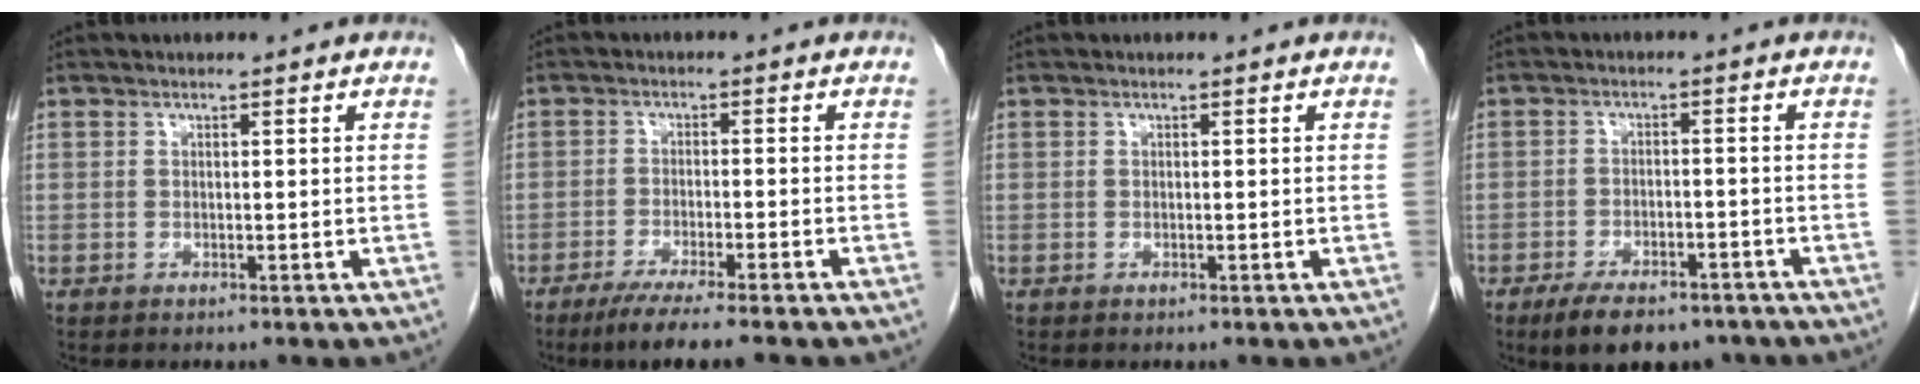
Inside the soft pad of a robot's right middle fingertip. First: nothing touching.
{"total": 8.0, "force": [-6.2, -0.1, 5.0], "torque": [-0.073, -0.018, -0.095]}
{"total": 0.0}
{"total": 9.7, "force": [-7.4, 3.8, 4.9], "torque": [-0.074, -0.002, -0.111]}